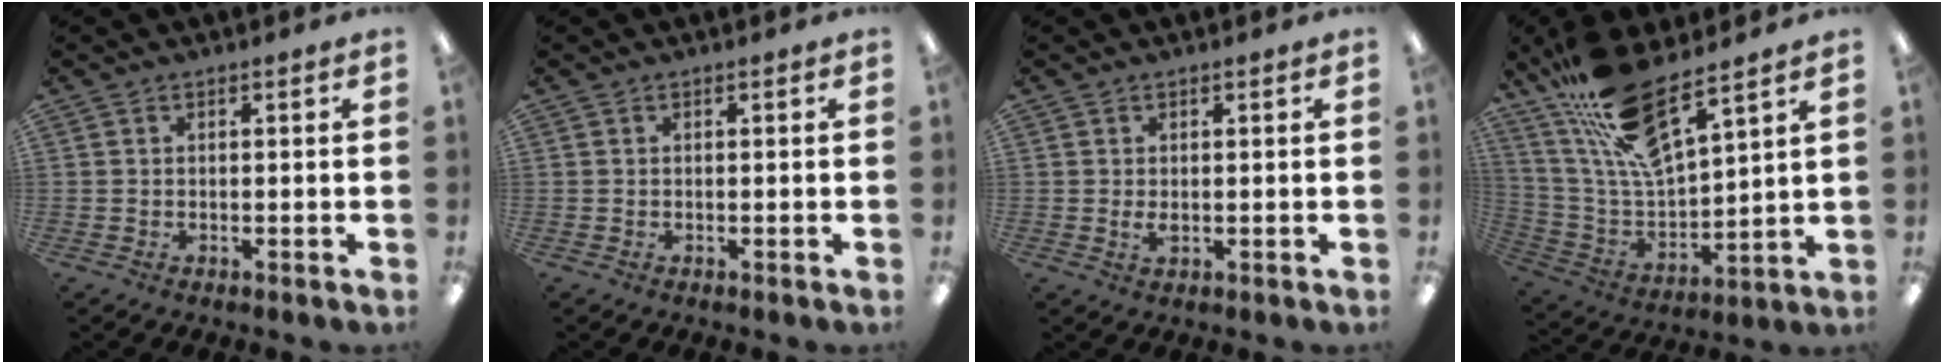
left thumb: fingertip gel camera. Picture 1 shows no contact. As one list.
[{"total": 0.0}, {"total": 2.0, "force": [0.0, 0.9, 1.8], "torque": [-0.027, -0.001, -0.002]}, {"total": 16.6, "force": [12.5, 4.0, 10.1], "torque": [-0.222, -0.077, 0.219]}]